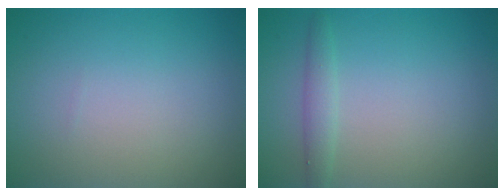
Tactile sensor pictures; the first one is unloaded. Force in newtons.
{"total": 1.5, "press": 1.5, "slide": 0.0}